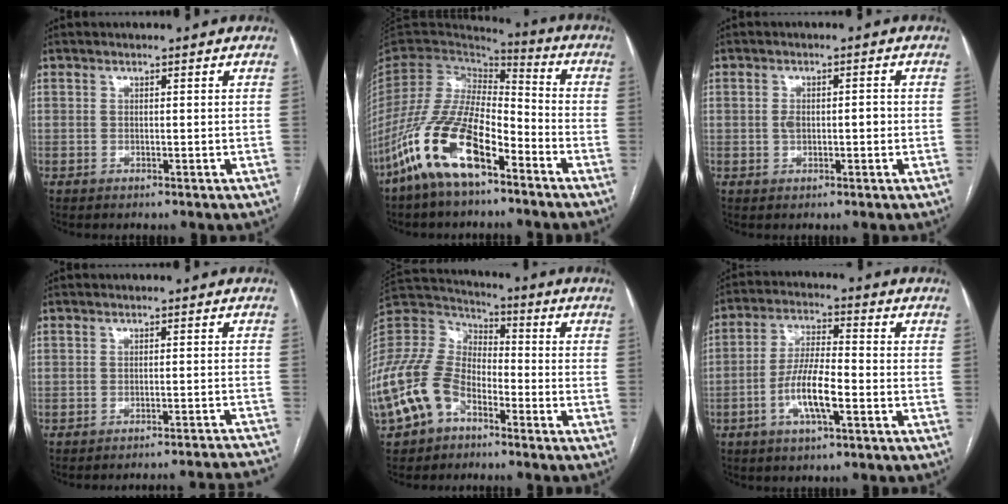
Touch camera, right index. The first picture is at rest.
{"total": 15.8, "force": [-9.1, 4.9, 11.9], "torque": [-0.247, -0.007, -0.175]}
{"total": 2.9, "force": [-0.3, 1.6, 2.3], "torque": [-0.043, 0.011, -0.002]}
{"total": 16.4, "force": [-16.2, -0.7, 2.6], "torque": [-0.008, 0.003, -0.185]}
{"total": 20.0, "force": [-10.4, 12.8, 11.4], "torque": [-0.305, 0.026, -0.200]}
{"total": 8.7, "force": [-3.2, 1.9, 7.9], "torque": [-0.157, 0.004, -0.061]}